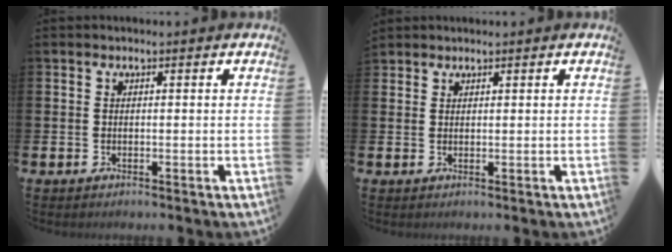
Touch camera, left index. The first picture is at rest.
{"total": 1.2, "force": [1.1, 0.4, -0.2], "torque": [0.007, 0.000, 0.021]}